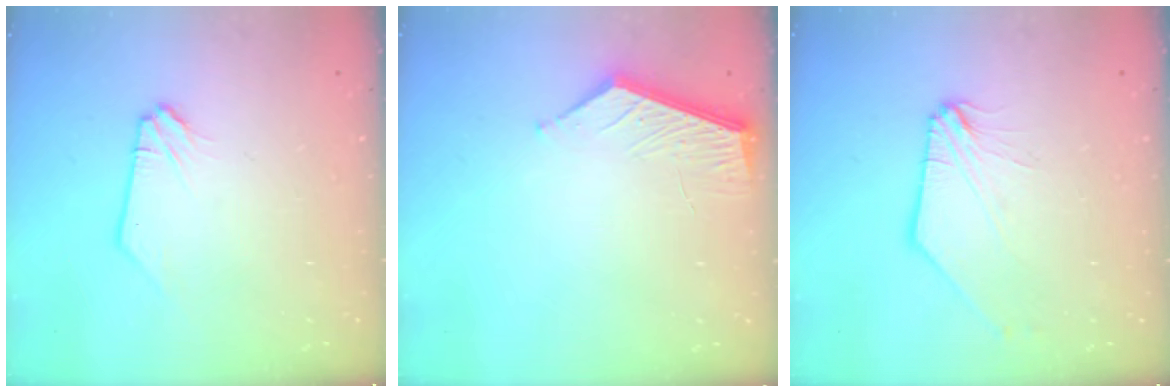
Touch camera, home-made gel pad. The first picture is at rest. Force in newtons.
{"total": 5.7, "press": 5.7, "slide": 0.1}
{"total": 2.5, "press": 2.5, "slide": 0.5}